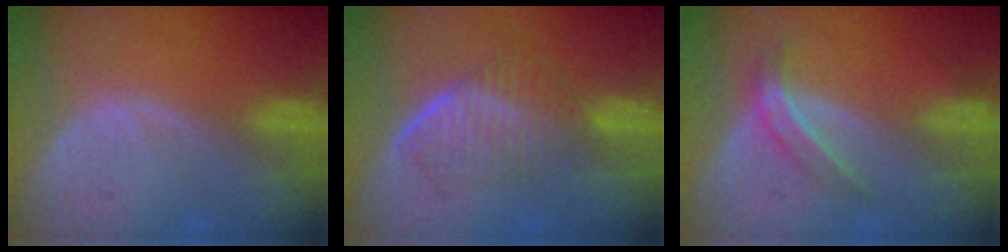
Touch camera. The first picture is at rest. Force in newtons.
{"total": 7.0, "press": 6.1, "slide": 3.5}
{"total": 4.3, "press": 4.0, "slide": 1.6}